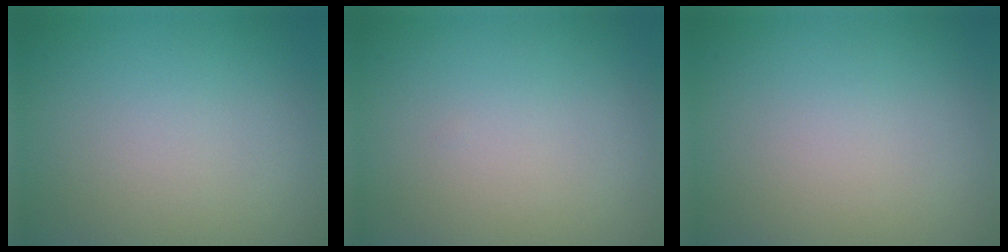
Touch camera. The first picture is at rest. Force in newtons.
{"total": 0.0}
{"total": 0.0}